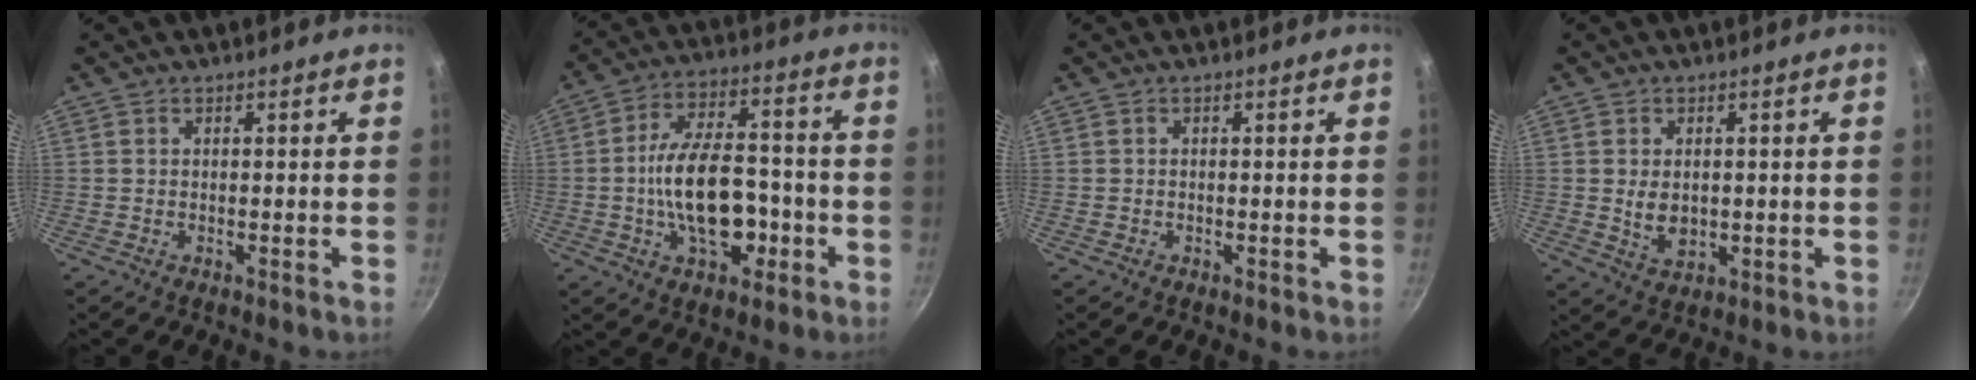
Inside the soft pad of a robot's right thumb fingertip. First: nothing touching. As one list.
[{"total": 16.2, "force": [-3.5, 9.2, 12.9], "torque": [-0.186, 0.040, -0.055]}, {"total": 0.0}, {"total": 5.3, "force": [0.3, 3.6, 3.8], "torque": [-0.056, -0.009, 0.015]}]